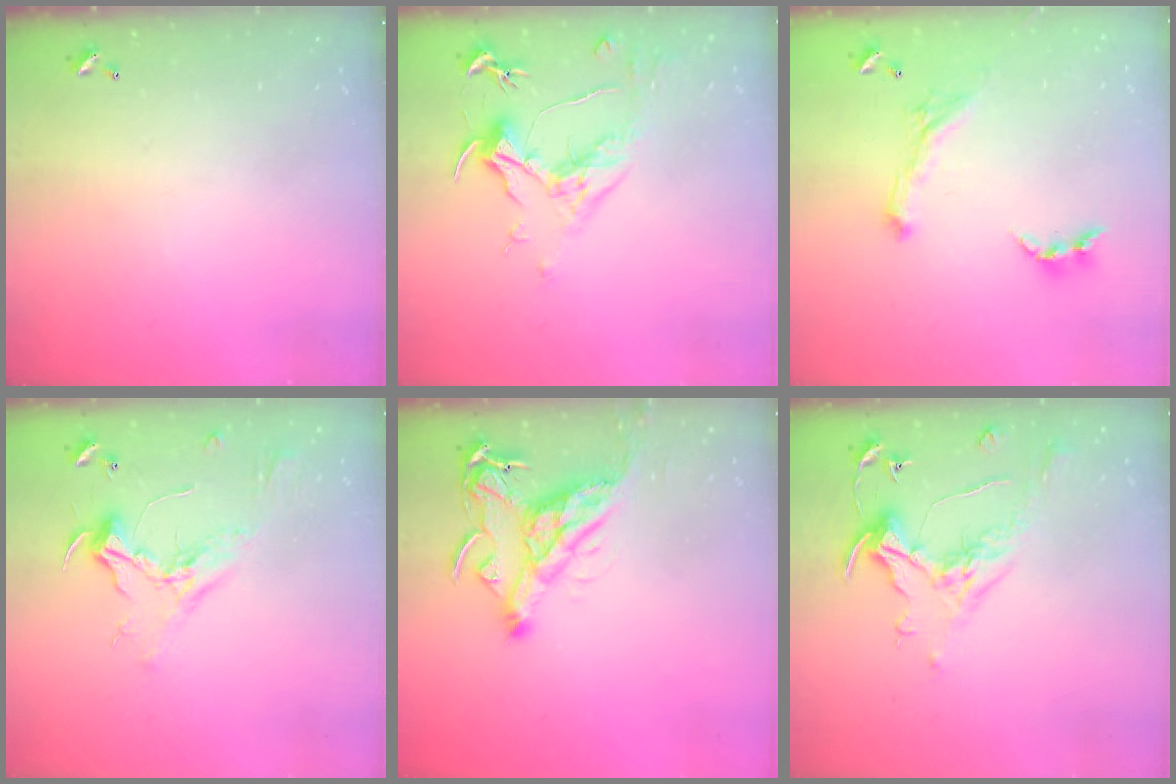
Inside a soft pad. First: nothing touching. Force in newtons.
{"total": 1.6, "press": 1.4, "slide": 0.8}
{"total": 0.8, "press": 0.8, "slide": 0.2}
{"total": 2.4, "press": 2.3, "slide": 0.8}
{"total": 10.2, "press": 10.1, "slide": 1.5}
{"total": 0.8, "press": 0.7, "slide": 0.5}